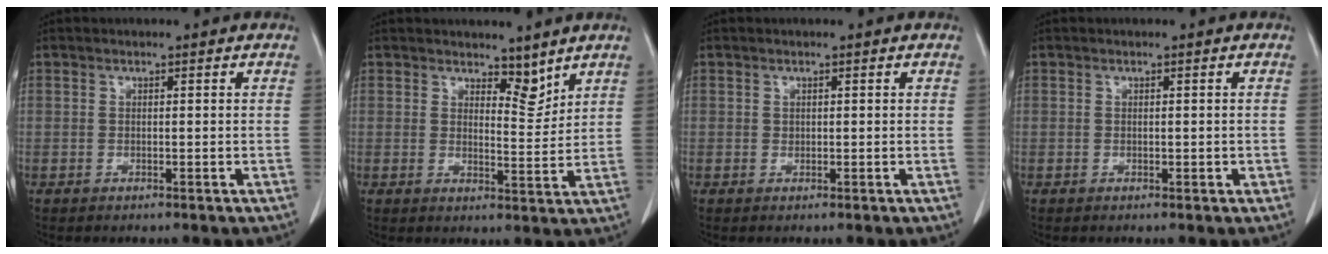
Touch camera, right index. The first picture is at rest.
{"total": 3.9, "force": [3.3, 1.5, 1.5], "torque": [-0.017, -0.008, 0.056]}
{"total": 0.0}
{"total": 0.9, "force": [-0.1, 0.5, 0.7], "torque": [-0.011, 0.002, -0.001]}